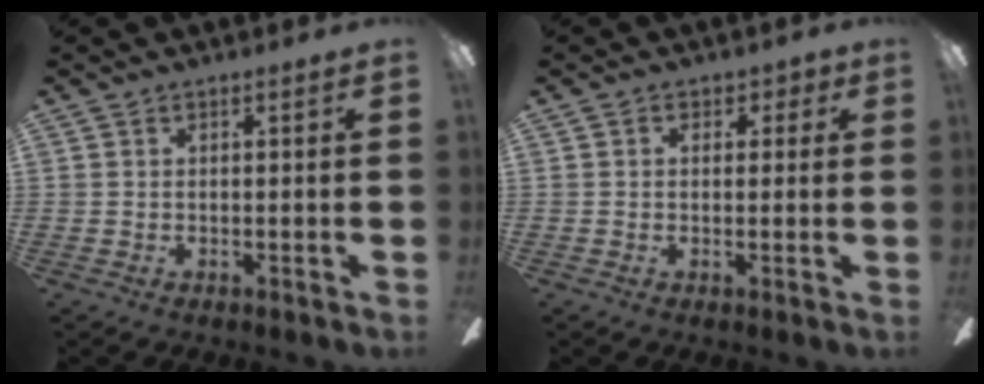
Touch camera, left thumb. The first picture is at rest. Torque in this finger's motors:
{"motor_torque": [-0.20, -0.05, 0.03, 0.02, -0.02]}